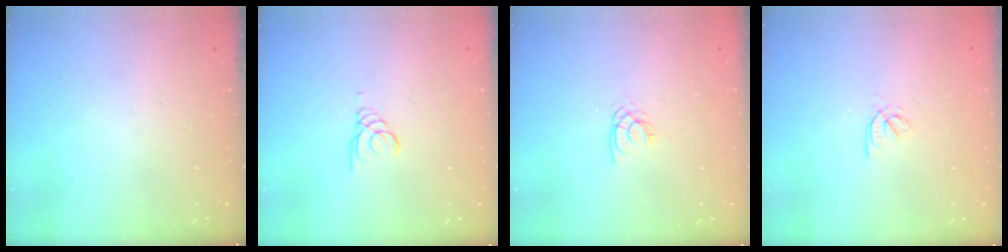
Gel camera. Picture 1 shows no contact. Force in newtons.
{"total": 1.1, "press": 1.0, "slide": 0.1}
{"total": 2.1, "press": 2.1, "slide": 0.4}
{"total": 2.3, "press": 2.3, "slide": 0.4}